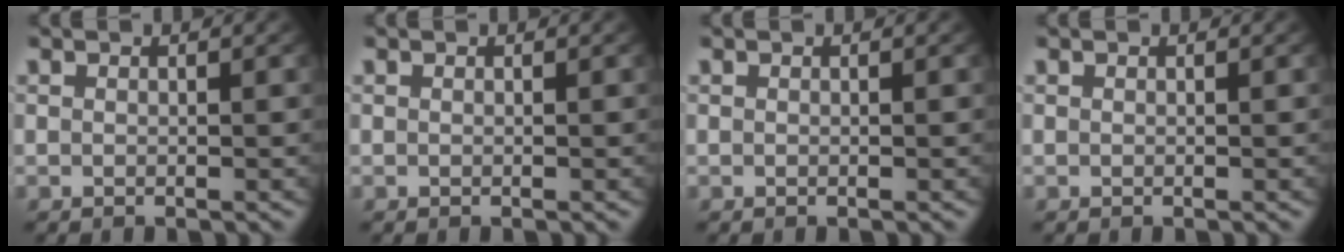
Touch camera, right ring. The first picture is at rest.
{"total": 0.0}
{"total": 0.0}
{"total": 0.0}